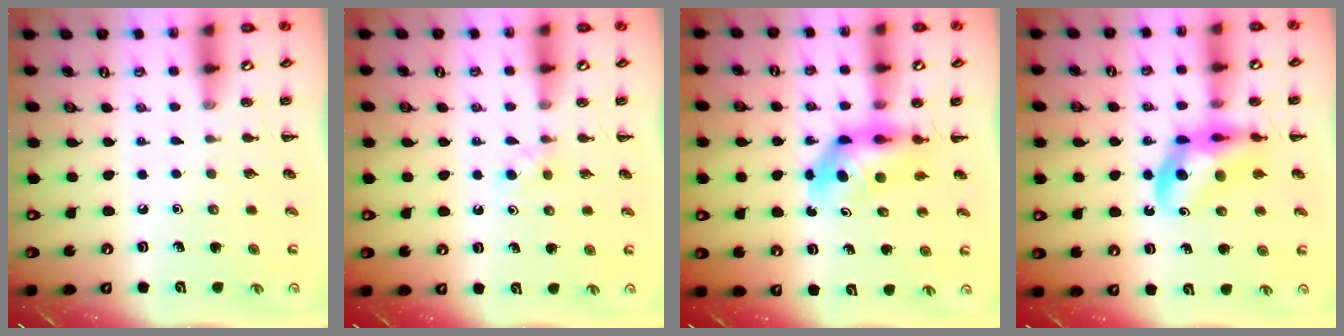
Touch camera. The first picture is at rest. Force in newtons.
{"total": 2.7, "press": 2.5, "slide": 1.1}
{"total": 5.2, "press": 5.1, "slide": 0.8}
{"total": 12.1, "press": 11.6, "slide": 3.4}